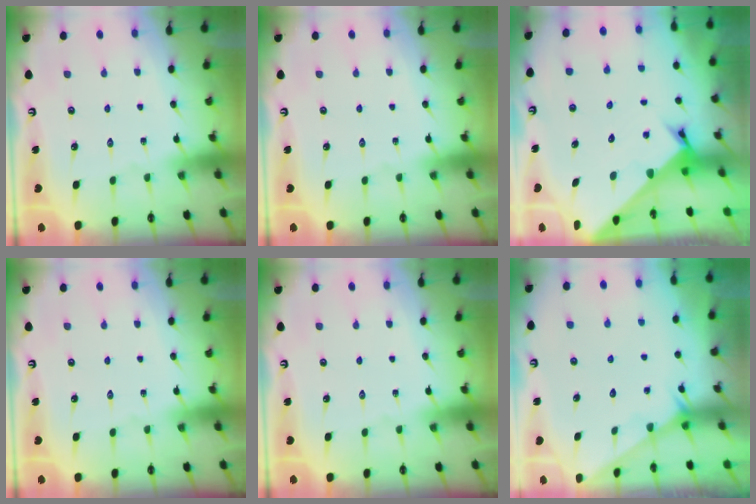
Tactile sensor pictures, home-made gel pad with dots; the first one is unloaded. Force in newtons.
{"total": 0.0}
{"total": 2.7, "press": 2.7, "slide": 0.3}
{"total": 0.0}
{"total": 0.0}
{"total": 1.3, "press": 1.3, "slide": 0.1}